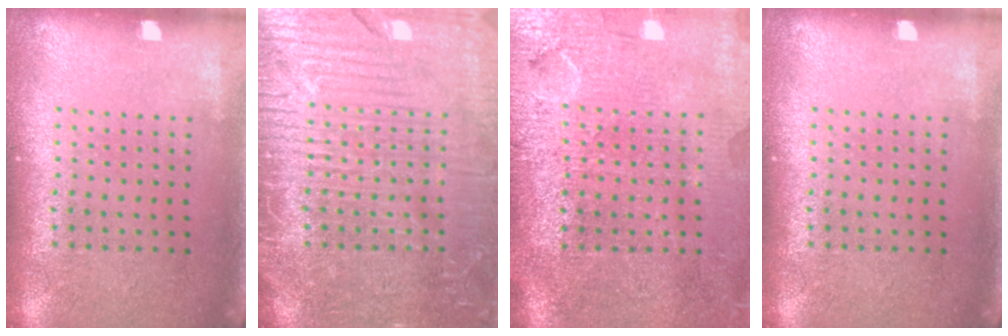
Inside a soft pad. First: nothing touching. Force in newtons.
{"total": 7.2, "press": 7.2, "slide": 0.9}
{"total": 3.7, "press": 3.4, "slide": 1.4}
{"total": 0.0}